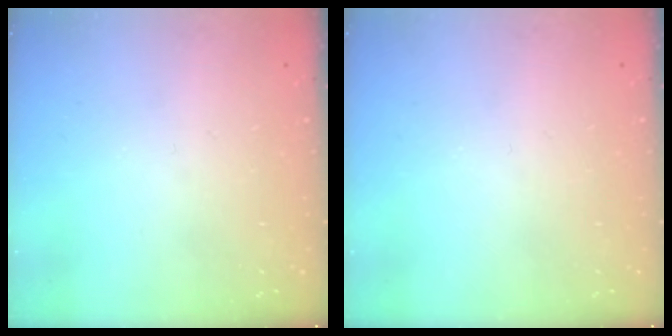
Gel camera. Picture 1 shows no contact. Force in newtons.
{"total": 0.0}